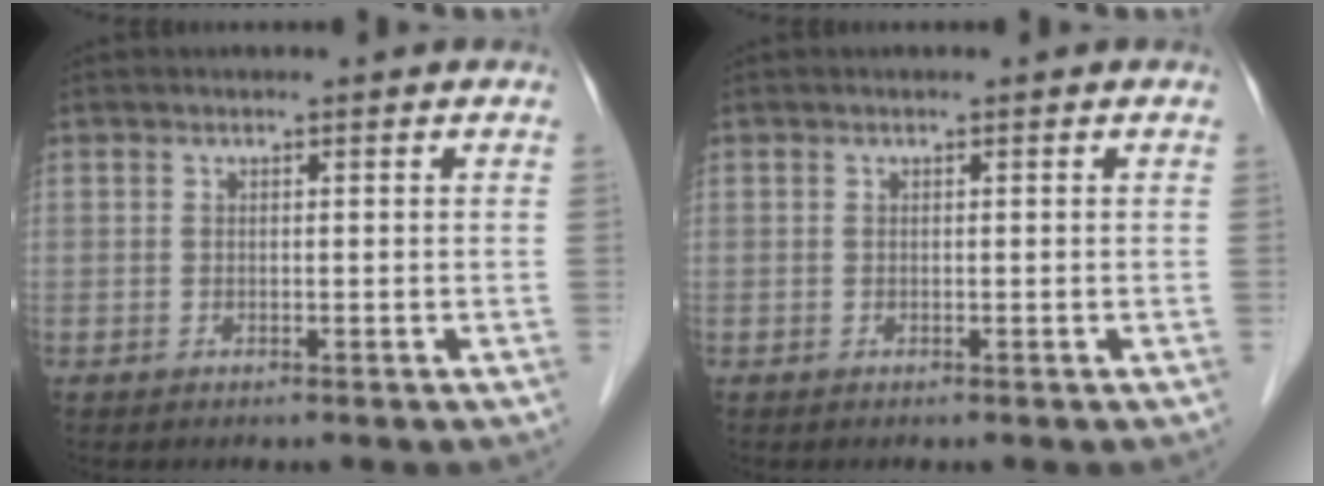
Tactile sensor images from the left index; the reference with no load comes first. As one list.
[{"total": 0.0}]